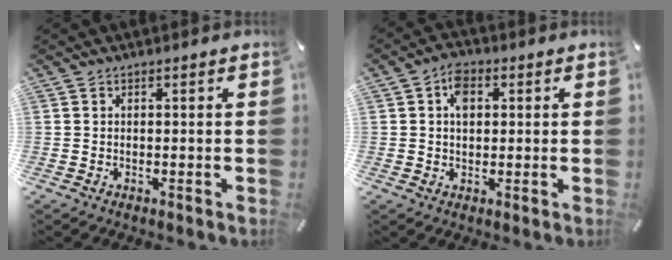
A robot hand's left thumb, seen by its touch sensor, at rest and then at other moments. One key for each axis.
{"total": 5.2, "fx": 1.2, "fy": 3.8, "fz": 3.4, "tx": -0.055, "ty": 0.004, "tz": 0.018}